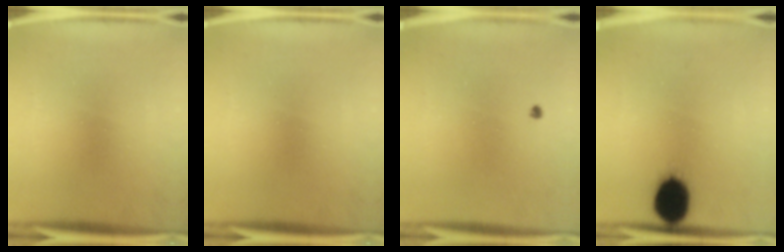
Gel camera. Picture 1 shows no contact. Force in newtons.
{"total": 0.0}
{"total": 0.7}
{"total": 11.3}